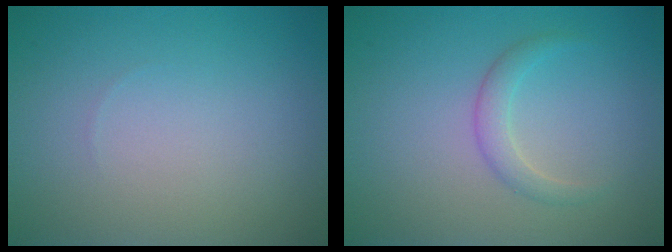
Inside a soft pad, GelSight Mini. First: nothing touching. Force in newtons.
{"total": 1.7, "press": 1.7, "slide": 0.1}